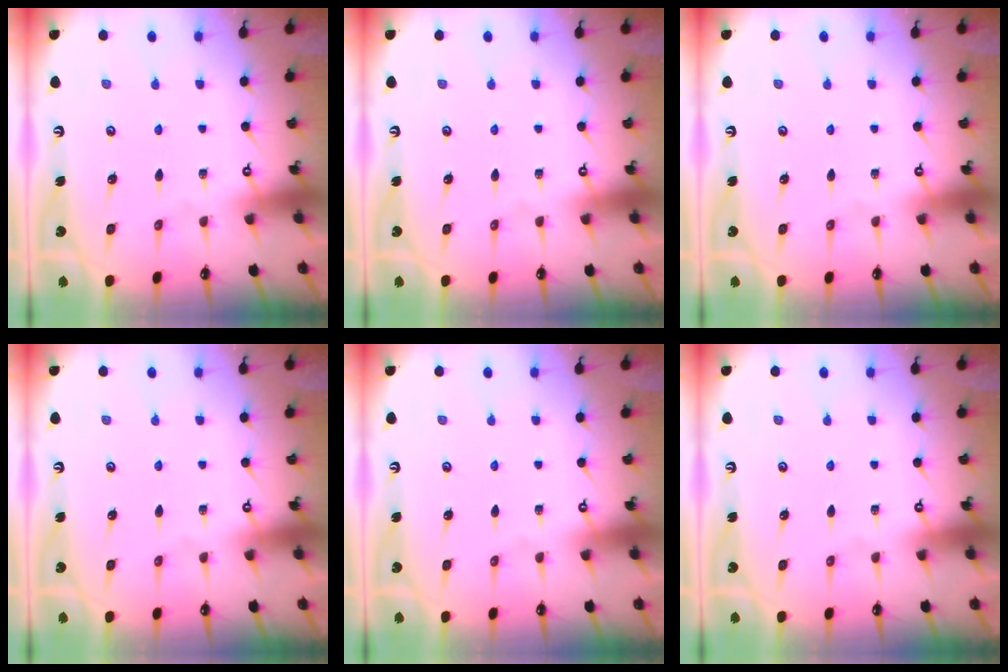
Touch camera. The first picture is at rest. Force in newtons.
{"total": 0.0}
{"total": 0.0}
{"total": 0.0}
{"total": 0.0}
{"total": 0.0}